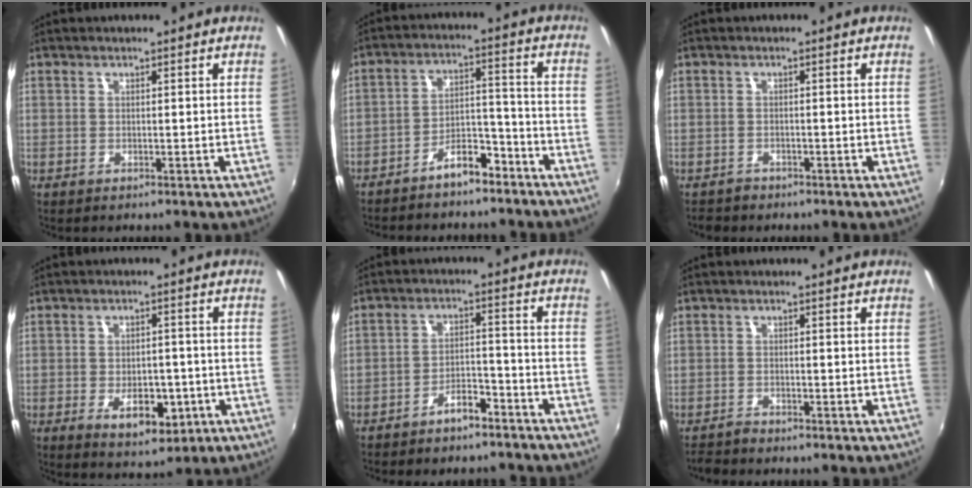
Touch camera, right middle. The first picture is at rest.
{"total": 9.7, "force": [-8.0, 3.9, 4.0], "torque": [-0.078, 0.042, -0.113]}
{"total": 2.2, "force": [-1.8, 1.2, 0.3], "torque": [-0.015, -0.003, -0.032]}
{"total": 8.4, "force": [-3.2, 4.8, 6.1], "torque": [-0.110, -0.005, -0.037]}
{"total": 7.4, "force": [-6.4, 2.6, 2.7], "torque": [-0.061, 0.025, -0.087]}
{"total": 2.5, "force": [-2.4, 0.4, 0.3], "torque": [-0.016, -0.010, -0.049]}